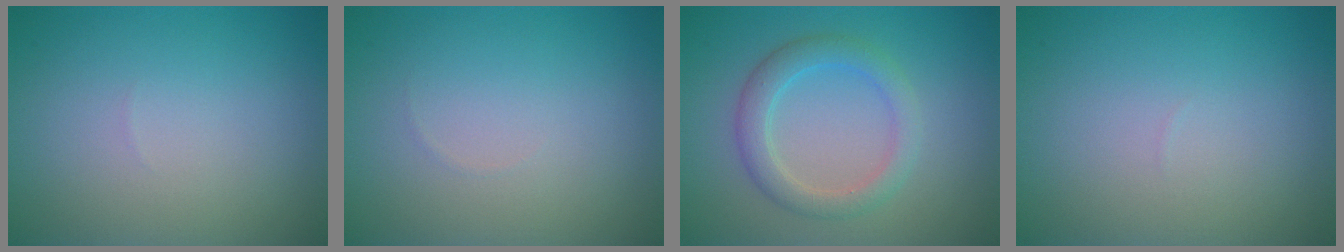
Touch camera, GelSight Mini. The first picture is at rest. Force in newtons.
{"total": 0.0}
{"total": 3.1, "press": 3.1, "slide": 0.2}
{"total": 0.0}